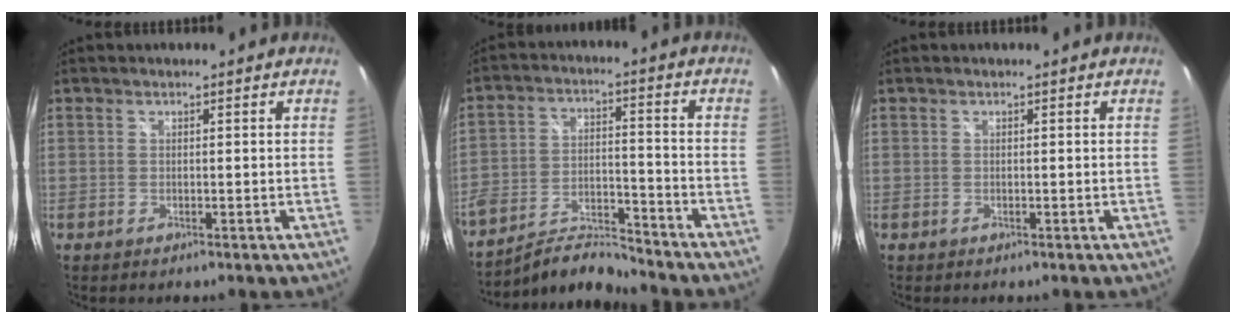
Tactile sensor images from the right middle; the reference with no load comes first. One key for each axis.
{"total": 9.6, "fx": -9.1, "fy": 1.2, "fz": 2.7, "tx": -0.051, "ty": 0.001, "tz": -0.168}
{"total": 0.0}